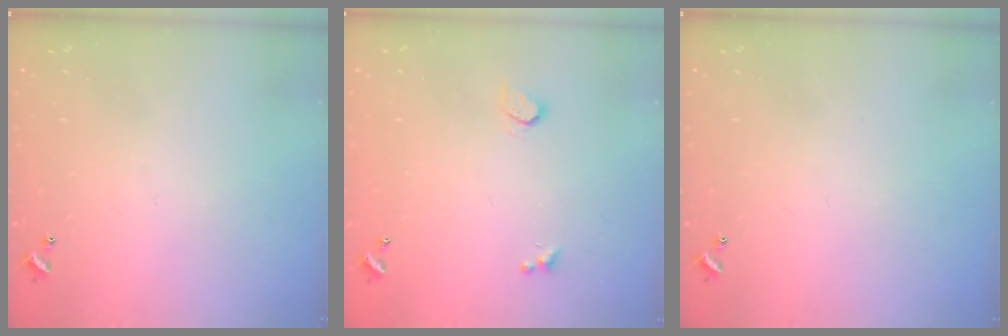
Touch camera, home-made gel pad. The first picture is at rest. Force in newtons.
{"total": 0.9, "press": 0.8, "slide": 0.4}
{"total": 0.0}